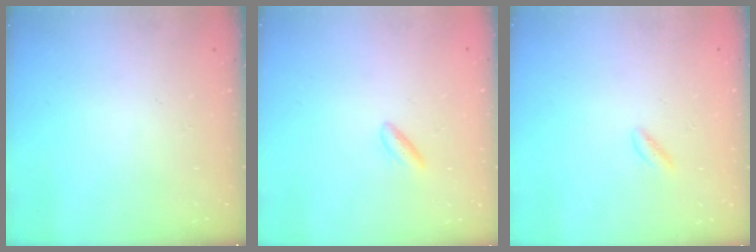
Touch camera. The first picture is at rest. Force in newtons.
{"total": 2.8, "press": 2.6, "slide": 1.3}
{"total": 1.7, "press": 1.5, "slide": 0.7}